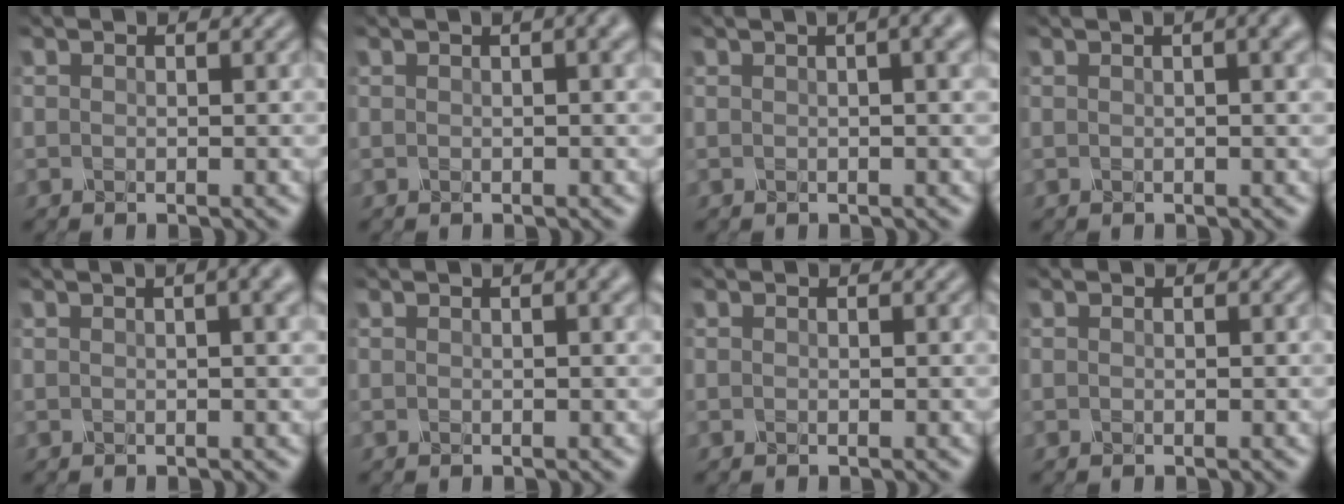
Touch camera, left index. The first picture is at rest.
{"total": 4.6, "force": [1.6, 2.0, 3.8], "torque": [-0.028, 0.019, 0.004]}
{"total": 7.1, "force": [2.6, 3.3, 5.7], "torque": [-0.027, 0.040, 0.000]}
{"total": 5.3, "force": [2.0, 2.4, 4.3], "torque": [-0.028, 0.027, 0.002]}
{"total": 6.1, "force": [2.3, 2.9, 4.9], "torque": [-0.024, 0.037, -0.005]}
{"total": 2.4, "force": [0.9, 0.7, 2.1], "torque": [-0.020, 0.008, 0.011]}
{"total": 0.0}
{"total": 0.0}